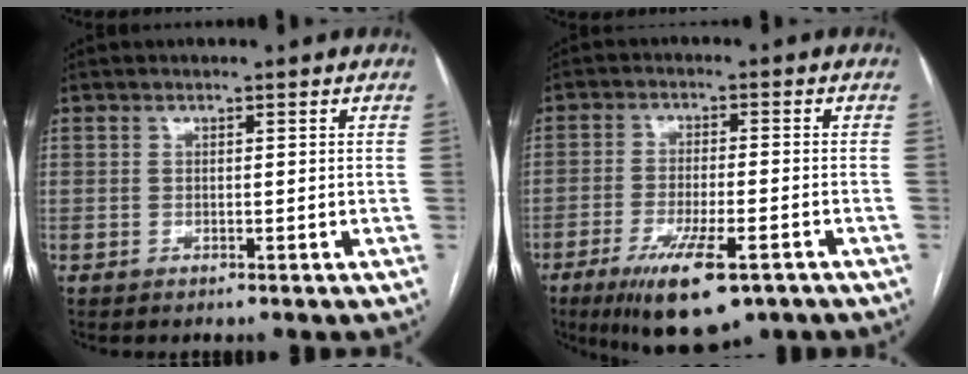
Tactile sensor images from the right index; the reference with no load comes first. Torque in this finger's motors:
{"motor_torque": [1.34, -0.80, 0.55, 0.15]}